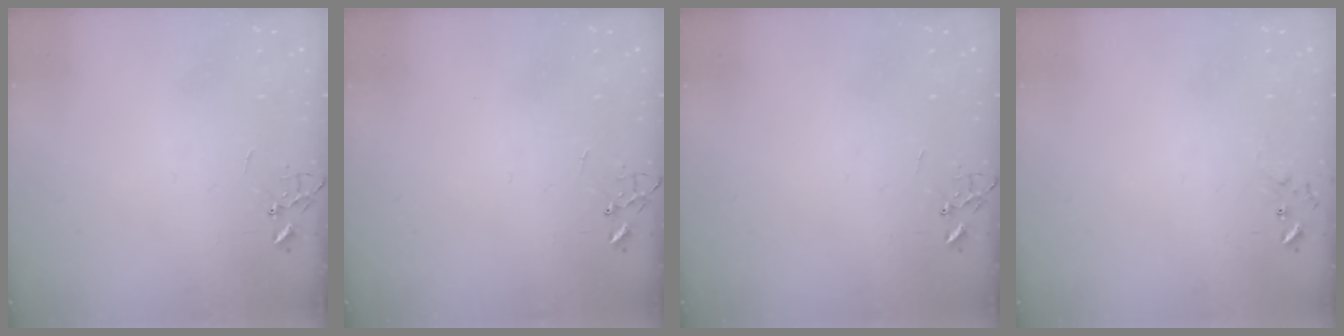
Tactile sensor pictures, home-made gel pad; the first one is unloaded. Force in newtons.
{"total": 0.0}
{"total": 0.0}
{"total": 5.1, "press": 5.0, "slide": 0.8}